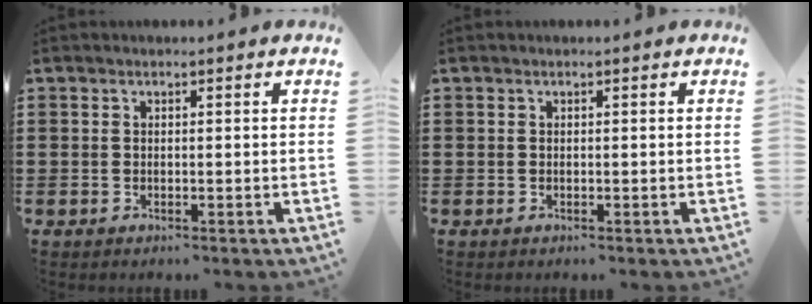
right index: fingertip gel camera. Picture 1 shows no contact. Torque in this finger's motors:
{"motor_torque": [0.61, 1.15, 0.00, 0.00]}